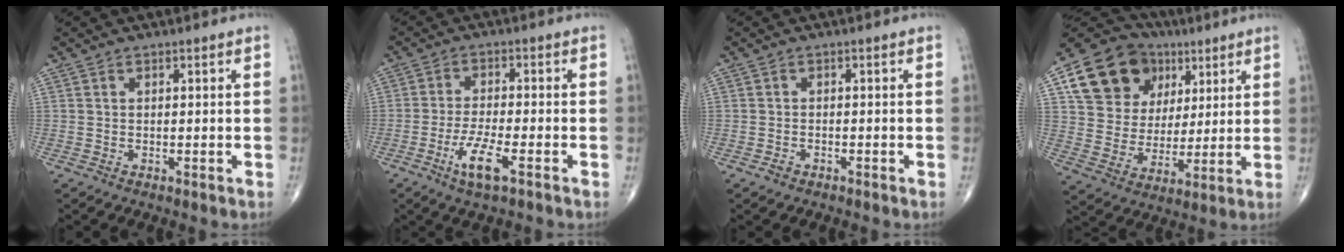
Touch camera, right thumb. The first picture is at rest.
{"total": 6.6, "force": [-3.3, 1.5, 5.5], "torque": [-0.116, 0.009, -0.059]}
{"total": 1.1, "force": [-0.8, 0.7, 0.4], "torque": [-0.009, 0.003, -0.016]}
{"total": 18.0, "force": [7.5, 14.6, 7.3], "torque": [-0.095, 0.006, 0.138]}